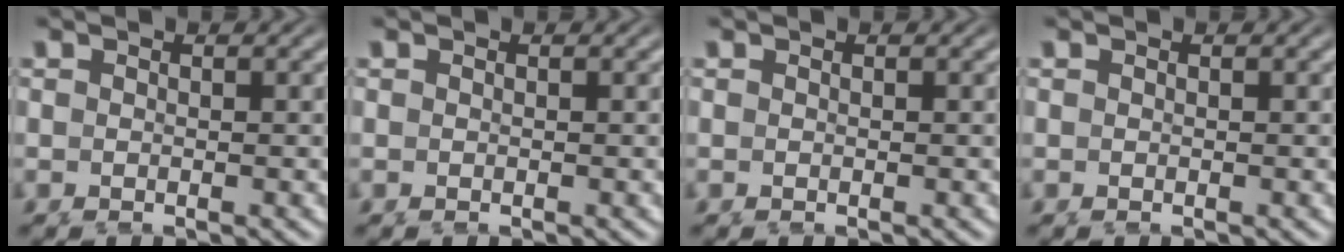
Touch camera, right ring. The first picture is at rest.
{"total": 0.0}
{"total": 0.0}
{"total": 0.0}